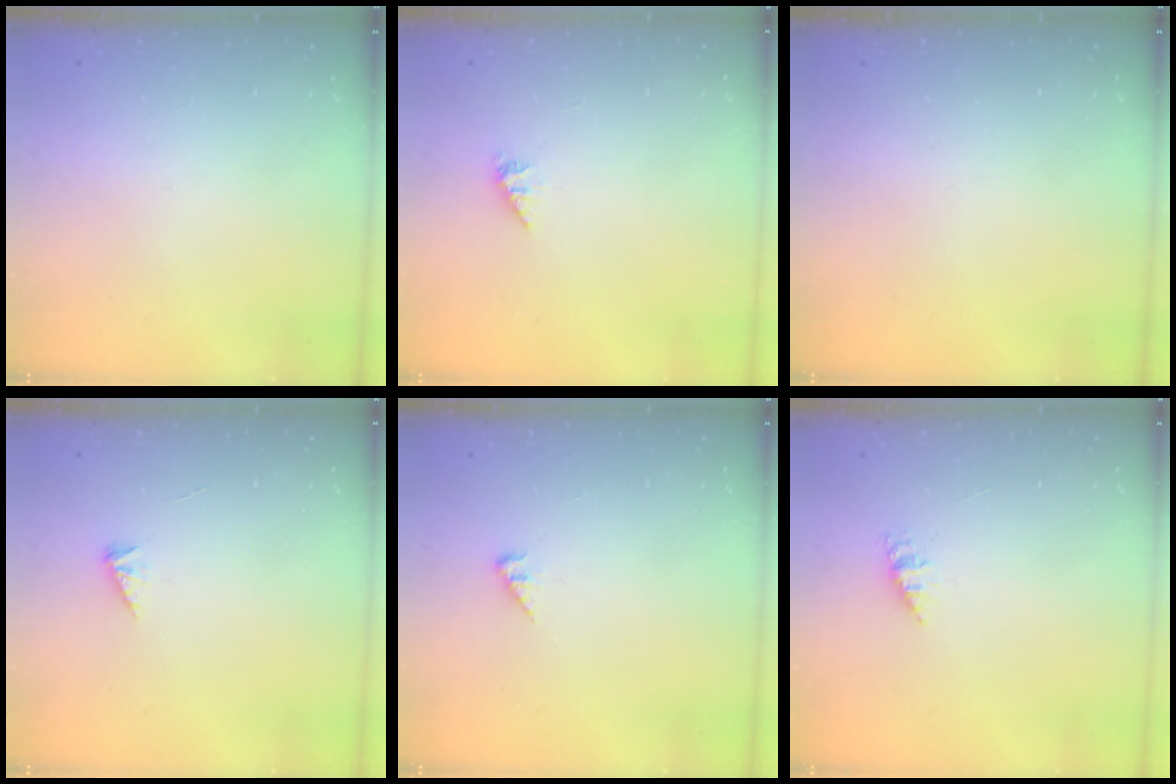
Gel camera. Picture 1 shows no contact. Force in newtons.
{"total": 2.1, "press": 2.1, "slide": 0.3}
{"total": 0.0}
{"total": 1.9, "press": 1.8, "slide": 0.4}
{"total": 2.7, "press": 2.7, "slide": 0.4}
{"total": 1.1, "press": 1.1, "slide": 0.2}